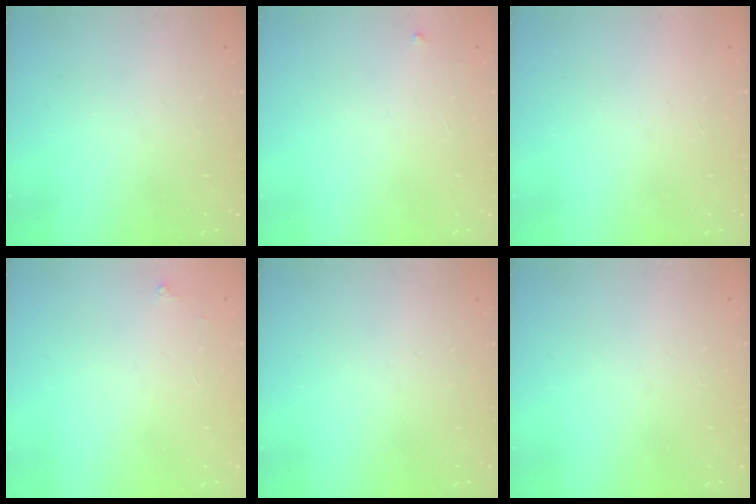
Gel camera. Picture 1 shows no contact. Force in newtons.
{"total": 2.6, "press": 2.6, "slide": 0.4}
{"total": 1.5, "press": 1.5, "slide": 0.1}
{"total": 2.5, "press": 2.5, "slide": 0.4}
{"total": 0.0}
{"total": 0.0}